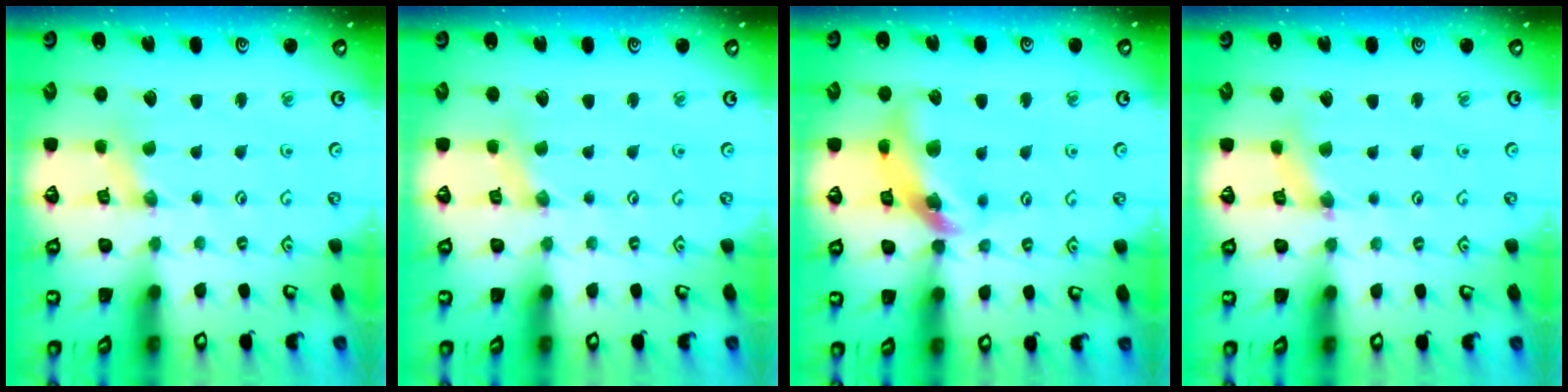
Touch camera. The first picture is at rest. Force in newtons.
{"total": 0.0}
{"total": 14.3, "press": 14.2, "slide": 1.6}
{"total": 2.7, "press": 2.7, "slide": 0.4}